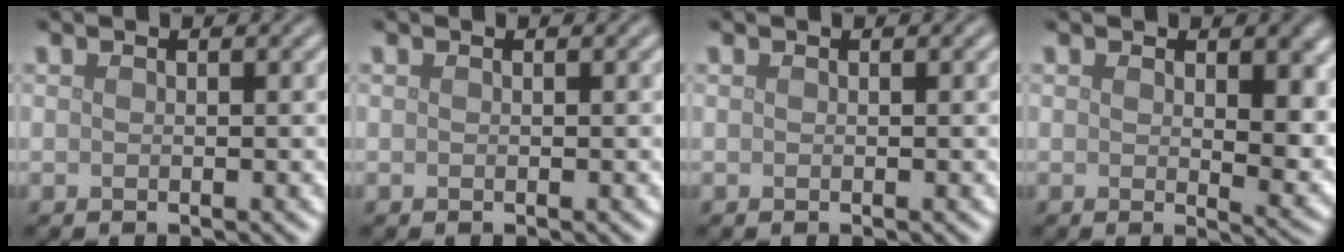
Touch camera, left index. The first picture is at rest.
{"total": 0.0}
{"total": 0.0}
{"total": 5.3, "force": [1.2, 2.7, 4.4], "torque": [-0.055, -0.015, 0.026]}